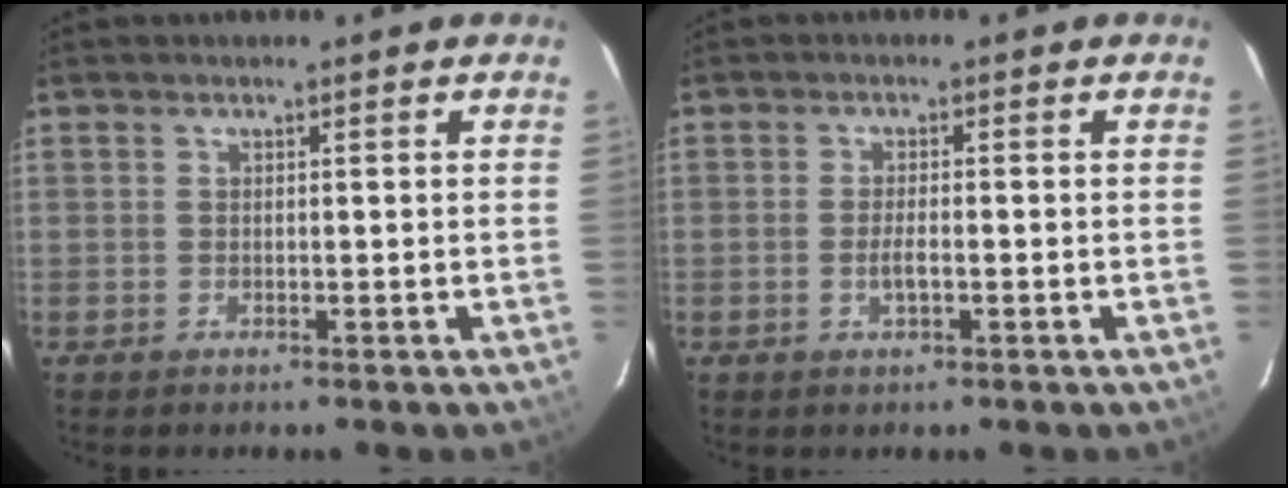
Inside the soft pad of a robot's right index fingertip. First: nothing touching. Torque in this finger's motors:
{"motor_torque": [0.05, 0.10, 0.19, 0.01]}